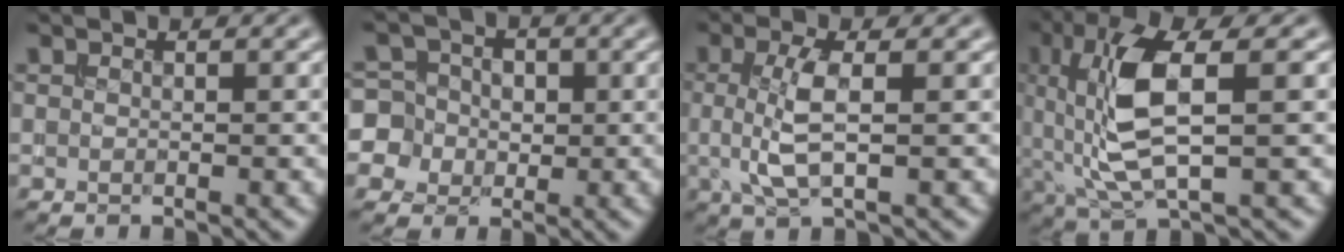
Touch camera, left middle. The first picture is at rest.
{"total": 7.8, "force": [0.4, 7.5, 2.2], "torque": [-0.060, 0.043, -0.010]}
{"total": 3.8, "force": [-0.1, 1.0, 3.7], "torque": [-0.082, 0.003, -0.001]}
{"total": 8.1, "force": [1.1, 2.5, 7.6], "torque": [-0.161, -0.001, 0.023]}